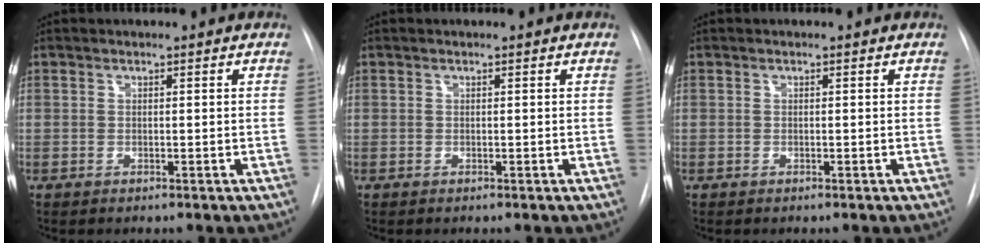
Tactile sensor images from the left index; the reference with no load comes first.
{"total": 0.0}
{"total": 0.0}